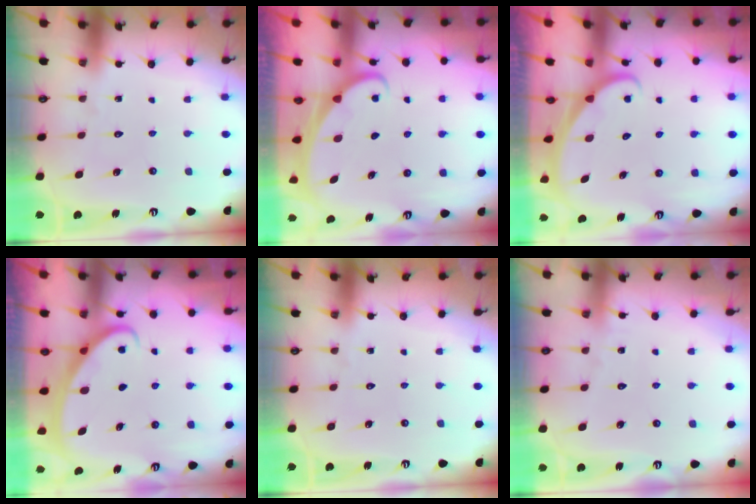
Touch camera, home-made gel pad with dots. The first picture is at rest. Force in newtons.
{"total": 1.6, "press": 1.6, "slide": 0.1}
{"total": 1.8, "press": 1.8, "slide": 0.1}
{"total": 2.8, "press": 2.8, "slide": 0.4}
{"total": 0.0}
{"total": 3.0, "press": 2.9, "slide": 0.3}